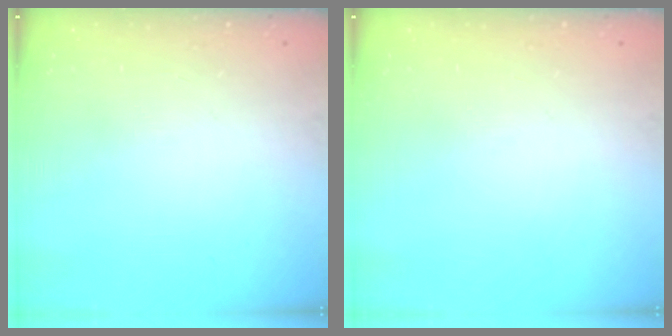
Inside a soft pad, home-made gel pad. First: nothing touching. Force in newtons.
{"total": 0.0}